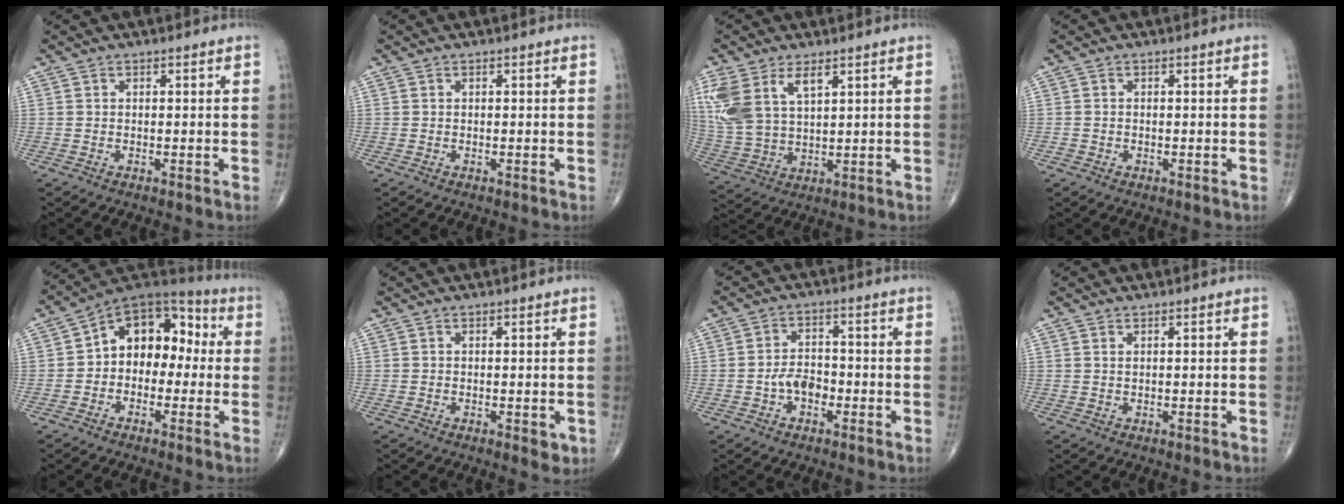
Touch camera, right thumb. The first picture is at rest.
{"total": 0.0}
{"total": 13.1, "force": [5.8, 7.1, 9.3], "torque": [-0.208, -0.010, 0.129]}
{"total": 0.7, "force": [-0.3, 0.6, 0.2], "torque": [-0.002, 0.003, -0.005]}
{"total": 13.3, "force": [0.3, 9.3, 9.5], "torque": [-0.095, 0.049, -0.015]}
{"total": 2.0, "force": [-0.5, 1.0, 1.6], "torque": [-0.011, -0.002, -0.005]}
{"total": 5.1, "force": [-1.7, 3.4, 3.4], "torque": [-0.043, 0.022, -0.035]}
{"total": 0.6, "force": [0.3, 0.2, 0.4], "torque": [-0.009, 0.002, 0.008]}